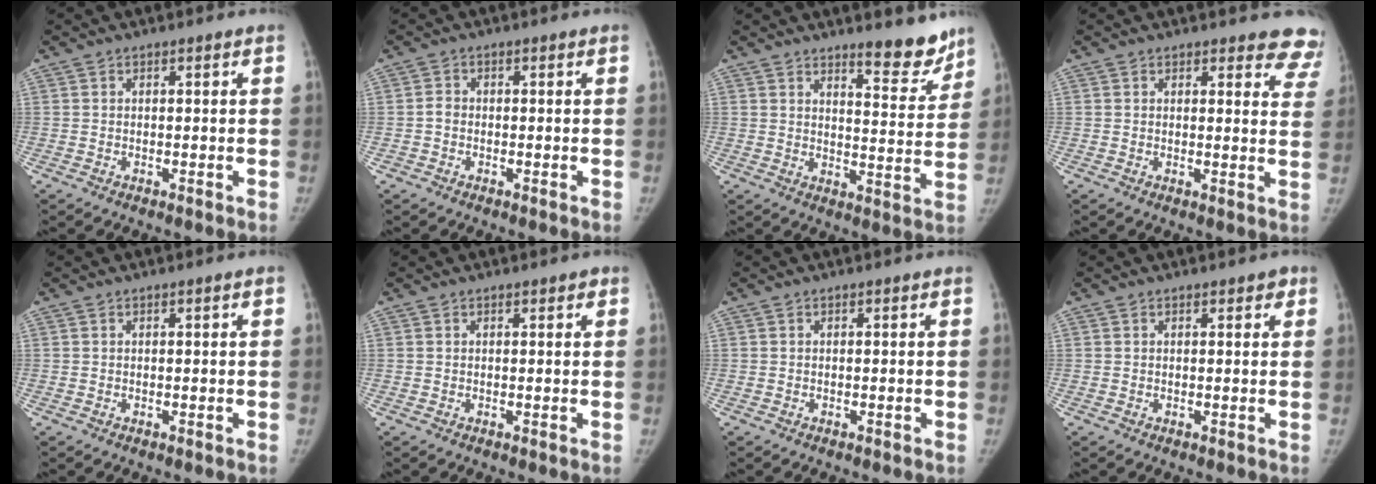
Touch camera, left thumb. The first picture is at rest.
{"total": 1.6, "force": [-0.6, 1.4, 0.4], "torque": [-0.001, 0.005, -0.014]}
{"total": 8.8, "force": [7.2, 2.4, 4.5], "torque": [-0.025, -0.059, 0.104]}
{"total": 8.5, "force": [7.9, 2.9, 1.6], "torque": [0.036, -0.042, 0.053]}
{"total": 0.6, "force": [0.2, 0.0, 0.6], "torque": [-0.011, 0.002, 0.003]}
{"total": 0.8, "force": [0.6, 0.4, 0.4], "torque": [-0.001, -0.001, 0.006]}
{"total": 0.0}
{"total": 1.5, "force": [1.0, 0.8, 0.8], "torque": [0.002, -0.002, 0.010]}